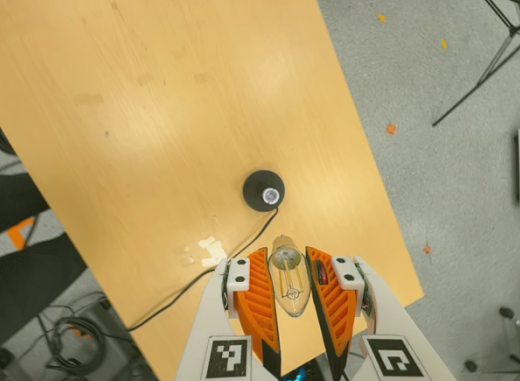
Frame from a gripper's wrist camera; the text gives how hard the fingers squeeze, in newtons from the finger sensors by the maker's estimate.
{"total": 14.6, "left": 16.0, "right": 13.1}